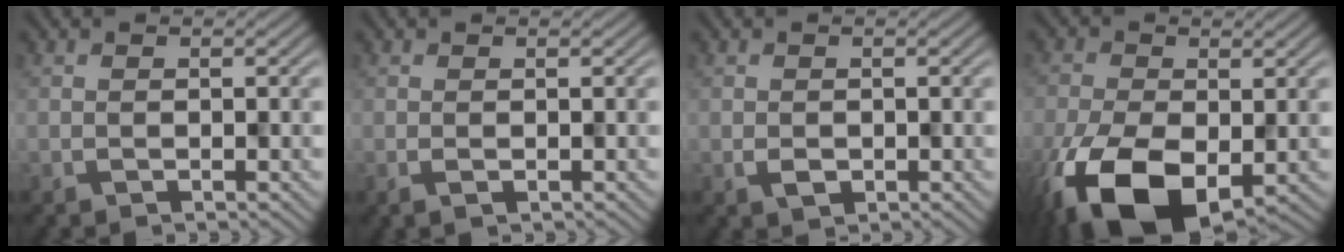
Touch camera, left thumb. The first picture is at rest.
{"total": 1.1, "force": [-0.2, 0.3, 1.0], "torque": [-0.021, -0.003, -0.002]}
{"total": 1.7, "force": [-0.5, 1.2, 1.0], "torque": [-0.023, -0.005, -0.008]}
{"total": 13.5, "force": [-5.9, 7.1, 9.8], "torque": [-0.209, -0.044, -0.092]}